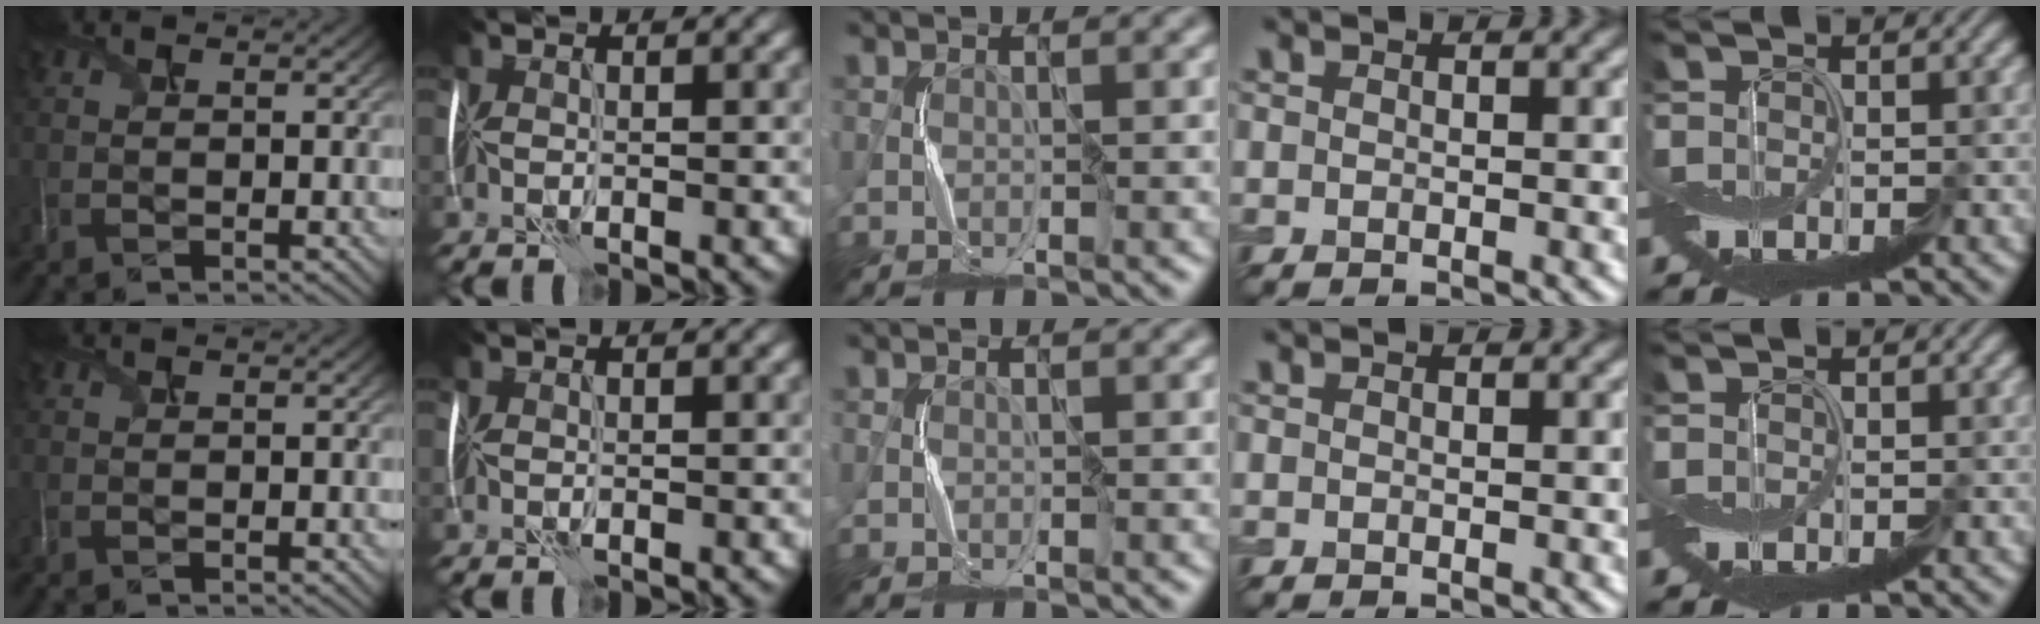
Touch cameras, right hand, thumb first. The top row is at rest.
{}